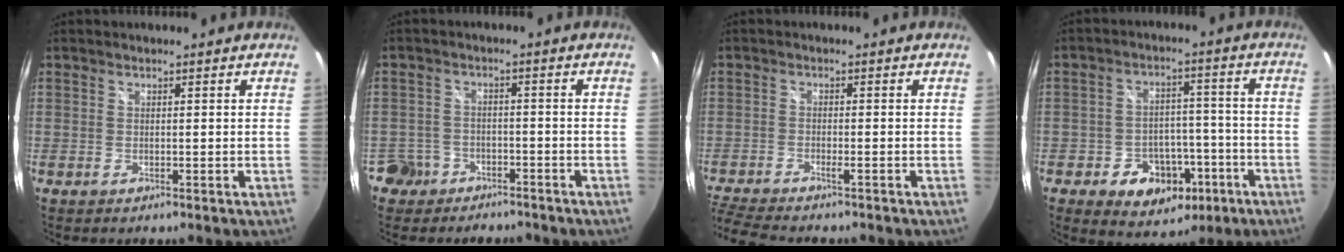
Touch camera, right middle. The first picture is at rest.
{"total": 6.5, "force": [-4.4, 4.7, 0.6], "torque": [-0.030, 0.020, -0.076]}
{"total": 7.8, "force": [-7.0, 0.6, 3.5], "torque": [-0.102, -0.022, -0.127]}
{"total": 12.7, "force": [-6.1, 9.2, 6.1], "torque": [-0.124, 0.028, -0.066]}